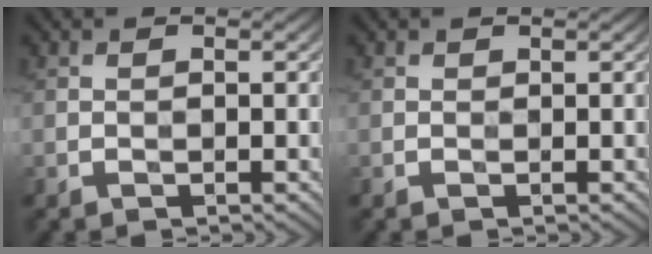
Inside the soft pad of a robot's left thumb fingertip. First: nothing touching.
{"total": 0.0}